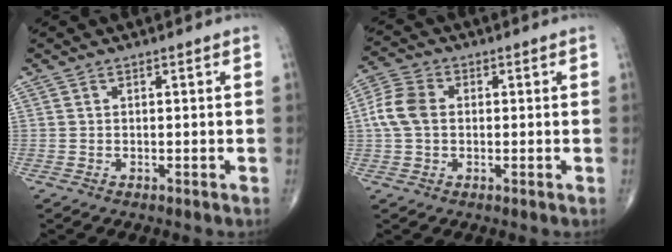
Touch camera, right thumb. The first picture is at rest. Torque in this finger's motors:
{"motor_torque": [-0.31, 0.50, 0.73, -0.10, 0.24]}